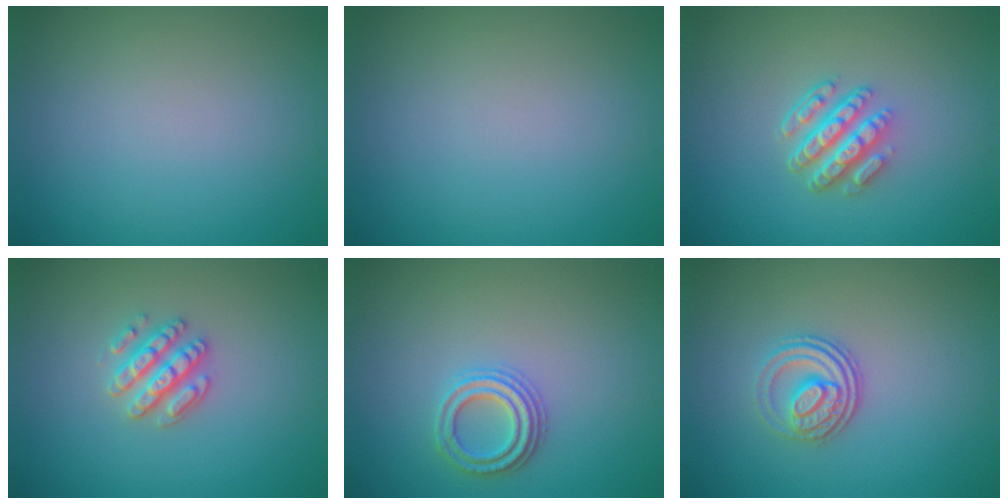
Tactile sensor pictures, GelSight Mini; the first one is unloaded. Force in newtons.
{"total": 0.0}
{"total": 4.7, "press": 3.4, "slide": 3.2}
{"total": 2.8, "press": 2.7, "slide": 0.8}
{"total": 2.5, "press": 2.4, "slide": 0.4}
{"total": 3.1, "press": 2.5, "slide": 1.9}